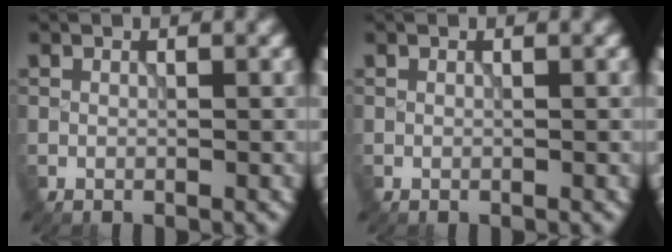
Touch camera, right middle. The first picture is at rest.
{"total": 0.0}